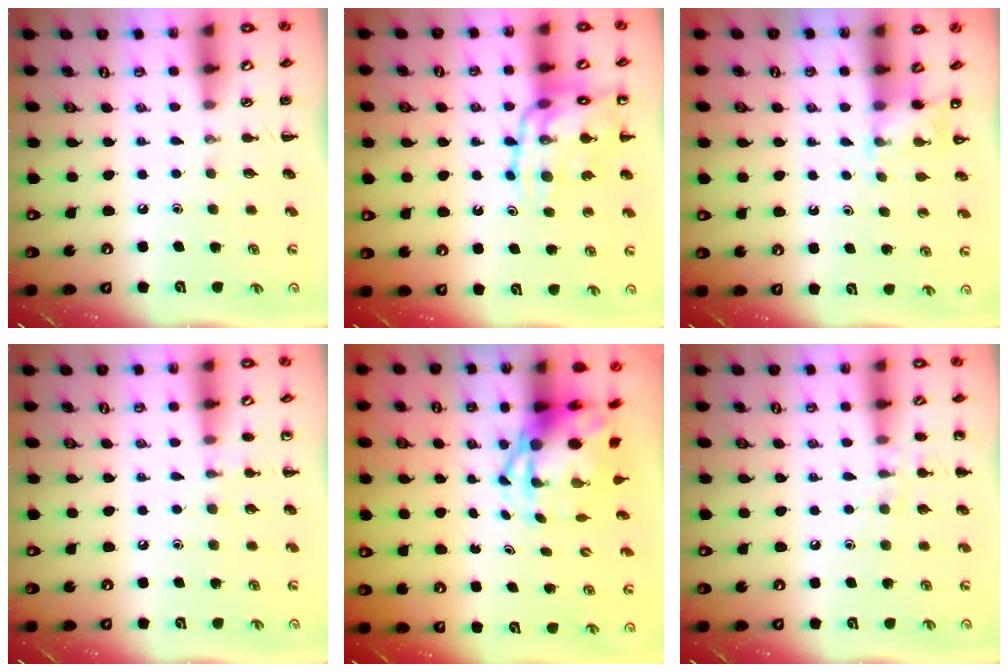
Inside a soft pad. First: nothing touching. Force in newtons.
{"total": 14.7, "press": 14.4, "slide": 2.9}
{"total": 4.6, "press": 4.4, "slide": 1.4}
{"total": 5.5, "press": 5.2, "slide": 1.5}
{"total": 5.2, "press": 5.0, "slide": 1.5}
{"total": 6.8, "press": 6.6, "slide": 1.6}